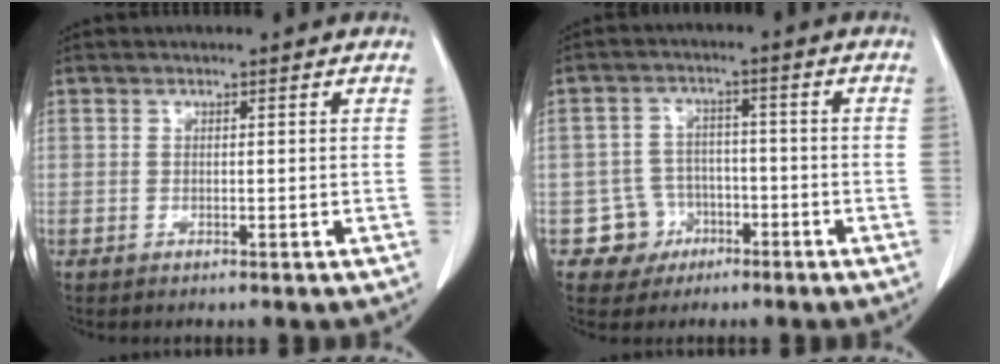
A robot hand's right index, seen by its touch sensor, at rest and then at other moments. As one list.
[{"total": 5.4, "force": [-2.3, 4.8, -0.1], "torque": [0.013, 0.016, -0.031]}]